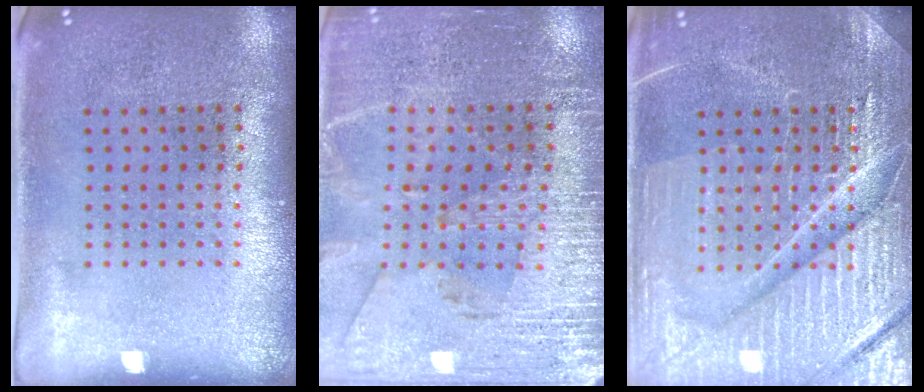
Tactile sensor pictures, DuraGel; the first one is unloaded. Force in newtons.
{"total": 2.9, "press": 2.8, "slide": 0.8}
{"total": 7.1, "press": 7.1, "slide": 0.9}